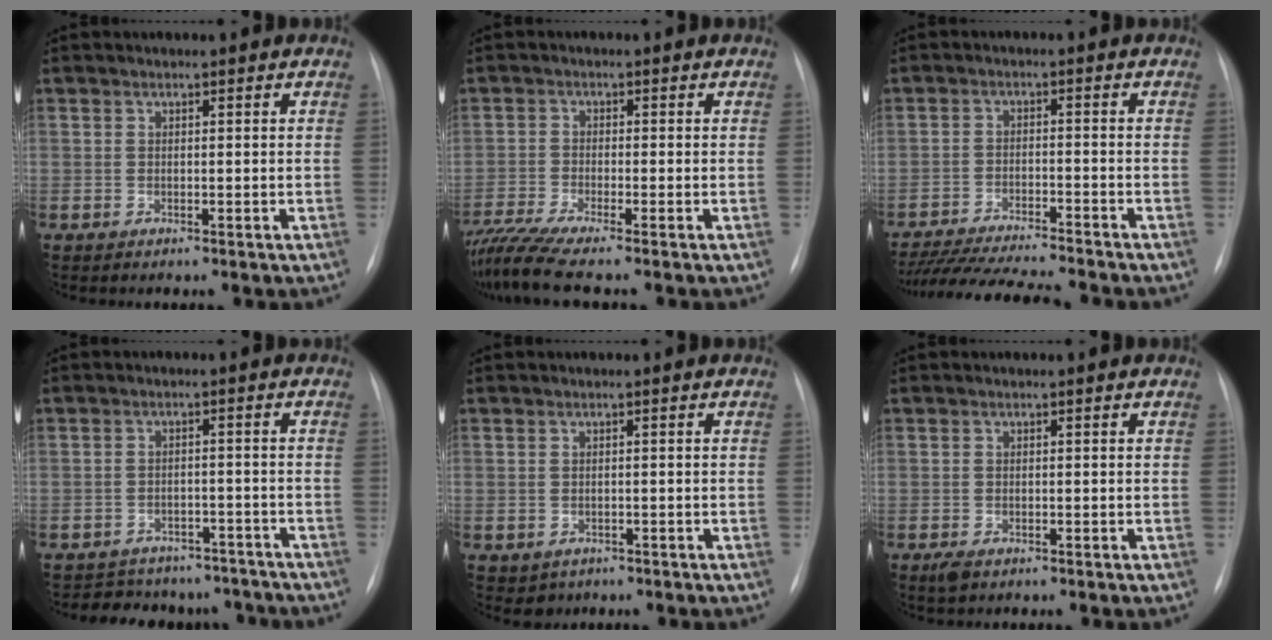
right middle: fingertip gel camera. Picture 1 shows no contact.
{"total": 7.6, "force": [-6.5, -1.2, 3.7], "torque": [-0.070, -0.019, -0.115]}
{"total": 15.9, "force": [-14.5, 0.9, 6.6], "torque": [-0.117, -0.027, -0.220]}
{"total": 11.0, "force": [-9.8, 4.9, 0.8], "torque": [-0.004, 0.027, -0.114]}
{"total": 2.2, "force": [-1.0, 1.9, 0.4], "torque": [-0.006, 0.004, -0.007]}
{"total": 1.6, "force": [-1.0, 0.8, 1.0], "torque": [-0.021, -0.002, -0.012]}